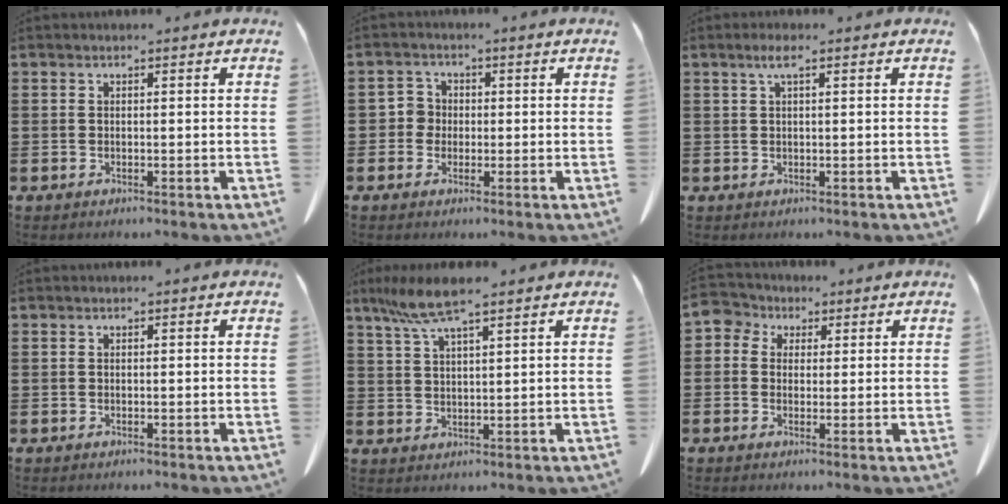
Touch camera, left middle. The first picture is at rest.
{"total": 2.7, "force": [-0.3, 2.6, 0.8], "torque": [-0.026, 0.008, -0.009]}
{"total": 2.1, "force": [0.9, 0.4, 1.9], "torque": [-0.039, 0.005, 0.014]}
{"total": 0.0}
{"total": 7.0, "force": [4.9, 1.0, 4.9], "torque": [-0.114, -0.004, 0.087]}
{"total": 3.4, "force": [1.2, 3.0, 0.9], "torque": [-0.043, 0.005, 0.016]}